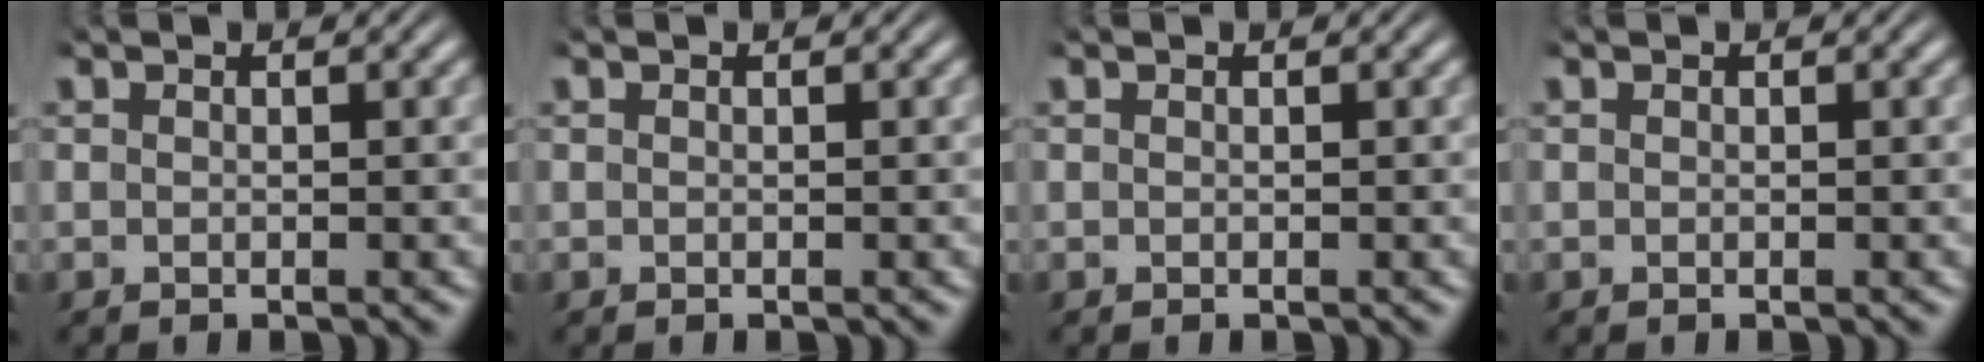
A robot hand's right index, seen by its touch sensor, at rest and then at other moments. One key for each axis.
{"total": 0.0}
{"total": 0.0}
{"total": 0.0}